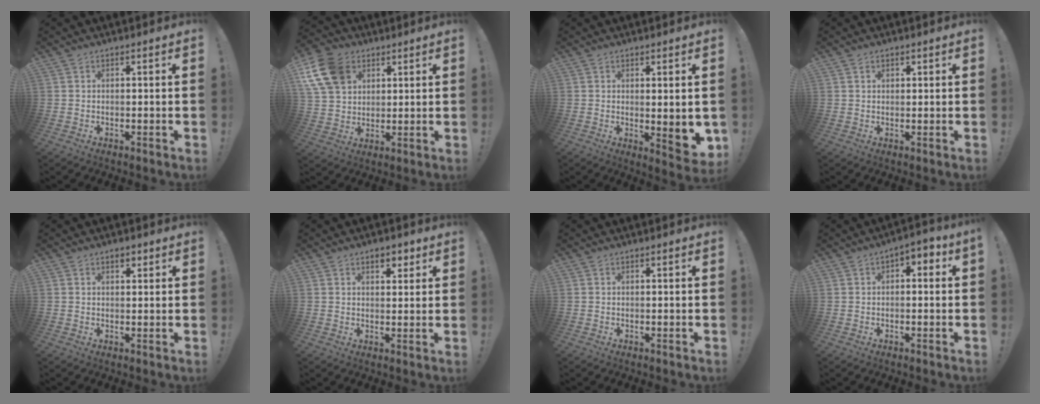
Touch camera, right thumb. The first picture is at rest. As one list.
[{"total": 14.7, "force": [6.2, 10.9, 7.6], "torque": [-0.134, -0.025, 0.125]}, {"total": 5.6, "force": [0.6, 1.2, 5.4], "torque": [-0.054, -0.024, 0.013]}, {"total": 1.1, "force": [0.7, 0.7, 0.5], "torque": [-0.005, 0.000, 0.013]}, {"total": 1.8, "force": [1.1, 1.0, 1.0], "torque": [-0.008, -0.003, 0.016]}, {"total": 3.8, "force": [2.2, 2.5, 1.8], "torque": [-0.014, -0.006, 0.035]}, {"total": 0.0}, {"total": 3.2, "force": [-1.2, 1.7, 2.3], "torque": [-0.032, 0.013, -0.024]}]